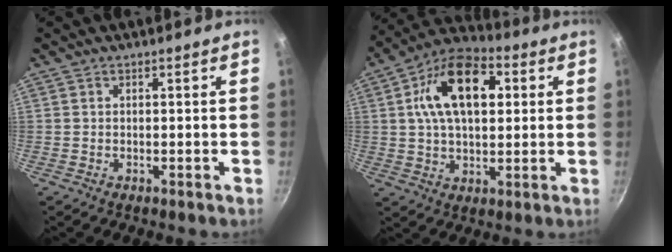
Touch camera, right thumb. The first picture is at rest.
{"total": 16.8, "force": [4.1, 9.6, 13.1], "torque": [-0.208, 0.014, 0.062]}